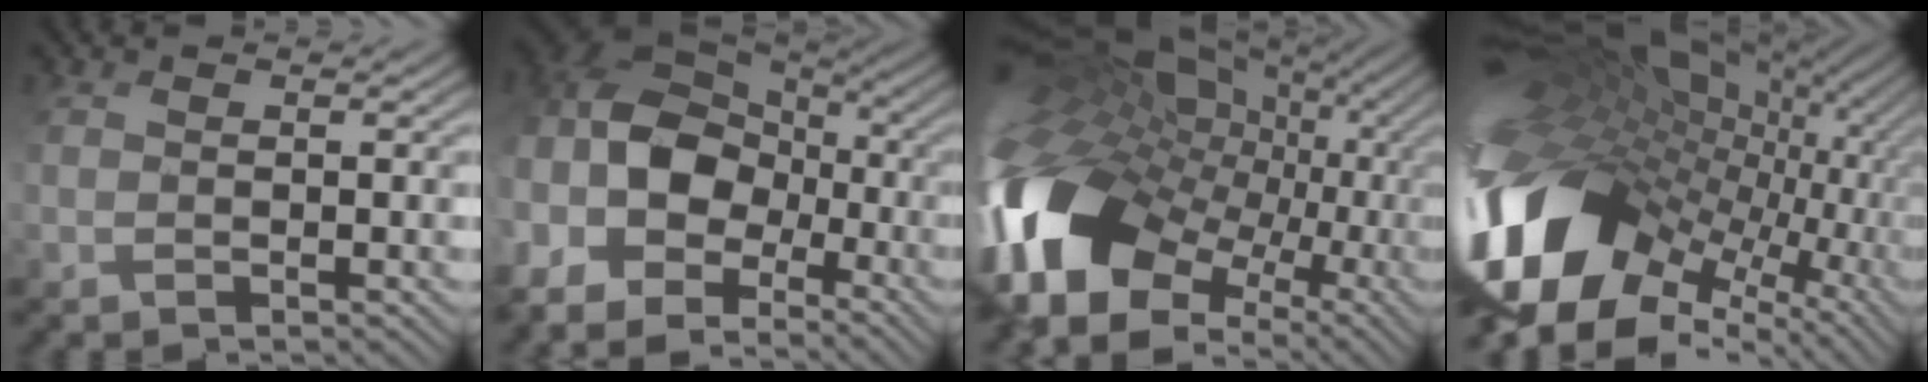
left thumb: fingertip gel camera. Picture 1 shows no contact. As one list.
[{"total": 13.6, "force": [-4.8, 8.5, 9.5], "torque": [-0.217, -0.010, -0.105]}, {"total": 19.1, "force": [-3.1, 13.1, 13.5], "torque": [-0.314, -0.013, -0.052]}, {"total": 19.2, "force": [-1.0, 13.3, 13.9], "torque": [-0.306, -0.025, -0.005]}]